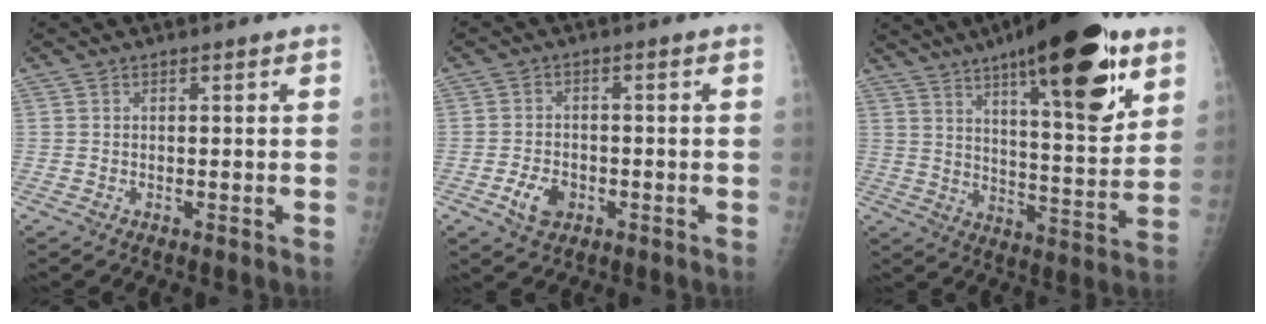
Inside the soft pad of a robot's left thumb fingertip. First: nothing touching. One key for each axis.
{"total": 4.9, "fx": -2.2, "fy": 3.4, "fz": 2.7, "tx": -0.043, "ty": 0.009, "tz": -0.036}
{"total": 24.6, "fx": 13.7, "fy": 6.9, "fz": 19.3, "tx": -0.268, "ty": -0.050, "tz": 0.207}